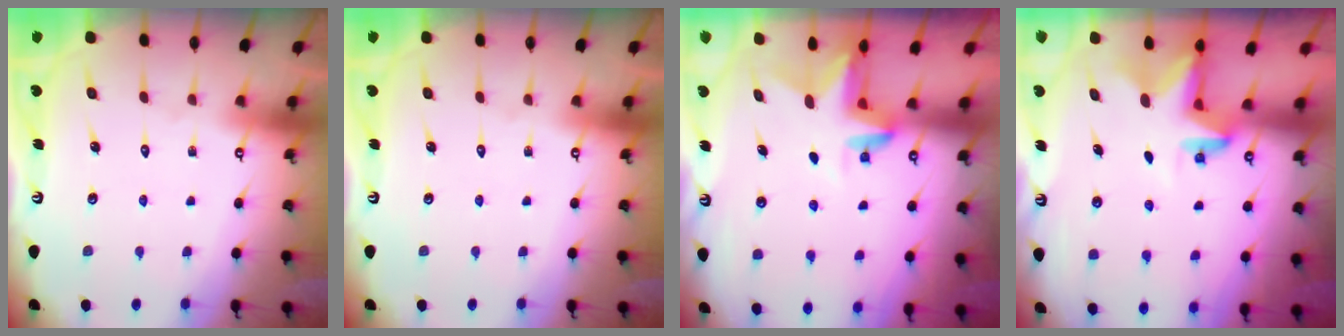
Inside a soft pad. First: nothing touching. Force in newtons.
{"total": 0.0}
{"total": 3.0, "press": 3.0, "slide": 0.2}
{"total": 2.9, "press": 2.9, "slide": 0.2}